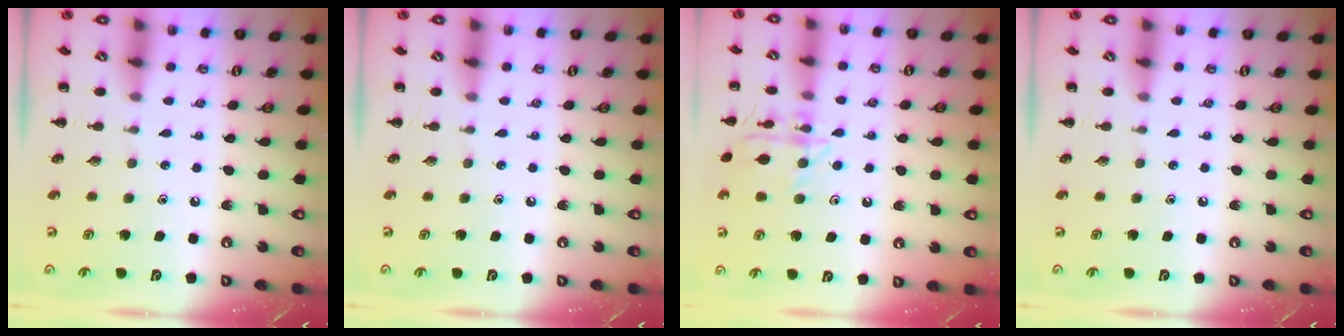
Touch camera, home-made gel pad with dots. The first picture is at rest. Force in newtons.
{"total": 0.0}
{"total": 12.9, "press": 12.9, "slide": 0.5}
{"total": 0.0}